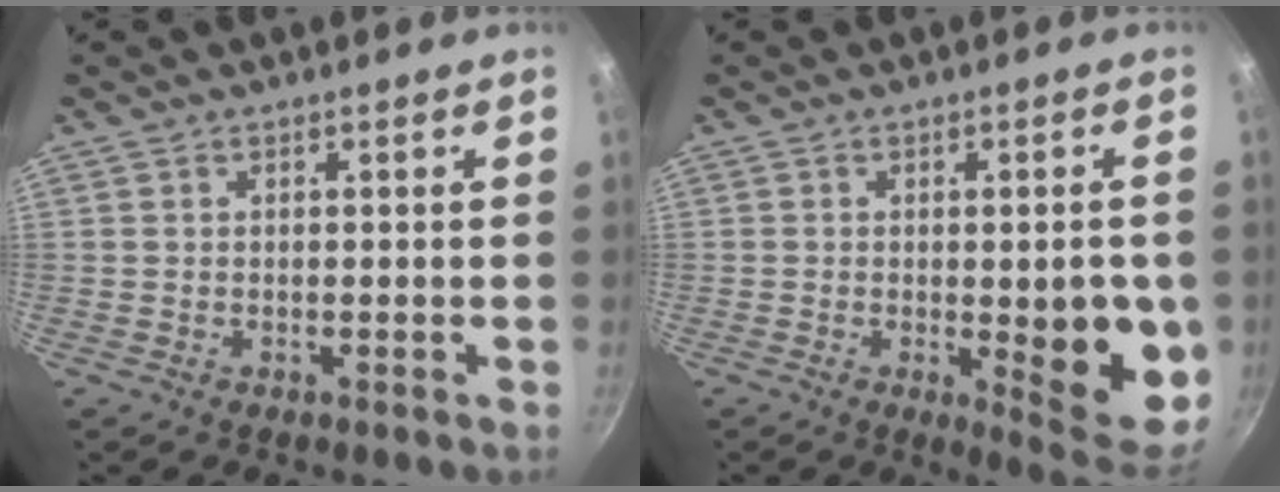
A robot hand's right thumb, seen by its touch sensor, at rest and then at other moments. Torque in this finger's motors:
{"motor_torque": [-0.16, 0.94, 1.29, -0.03, 0.19]}